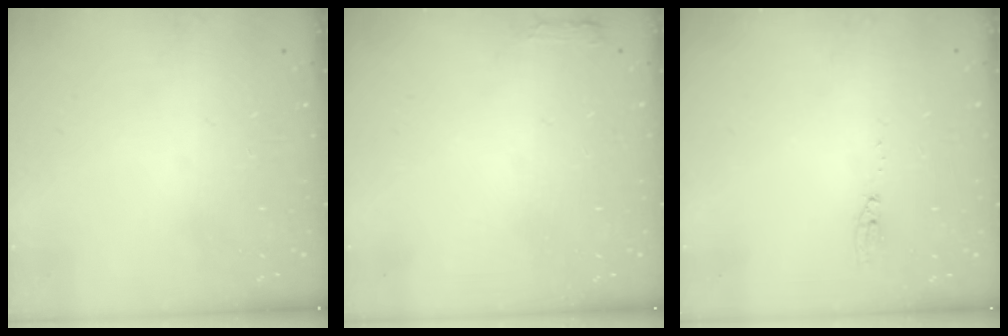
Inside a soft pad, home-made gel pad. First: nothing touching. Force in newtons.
{"total": 2.7, "press": 2.6, "slide": 0.5}
{"total": 4.1, "press": 4.1, "slide": 0.4}